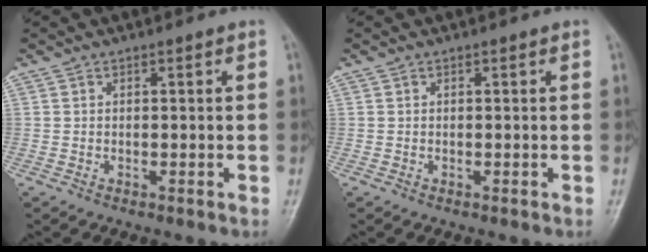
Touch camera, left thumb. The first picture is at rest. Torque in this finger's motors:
{"motor_torque": [-0.01, 0.01, 0.00, 0.00, 0.00]}